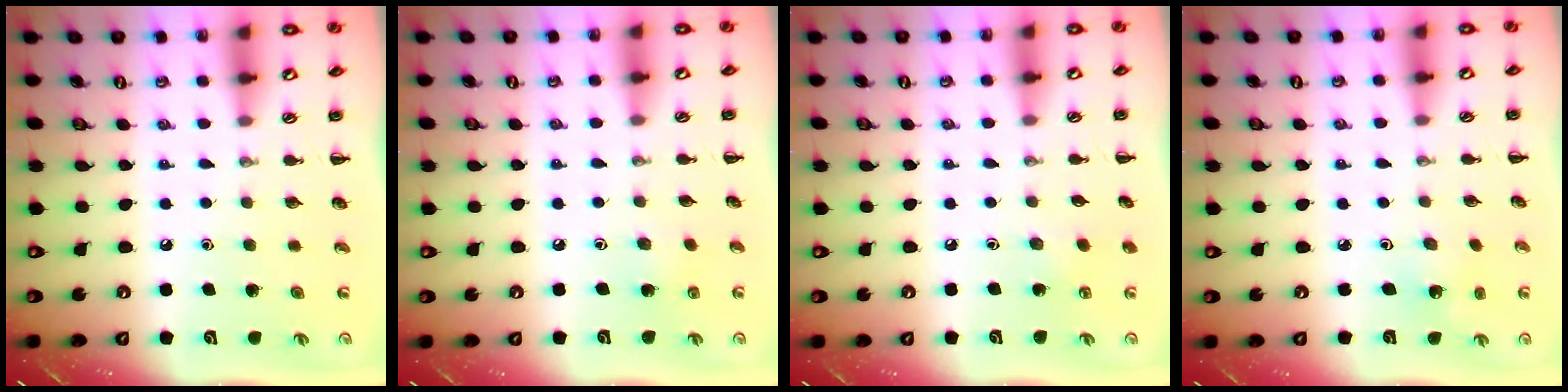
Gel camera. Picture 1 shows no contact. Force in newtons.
{"total": 2.9, "press": 2.7, "slide": 1.0}
{"total": 4.4, "press": 4.2, "slide": 1.1}
{"total": 1.6, "press": 1.5, "slide": 0.6}